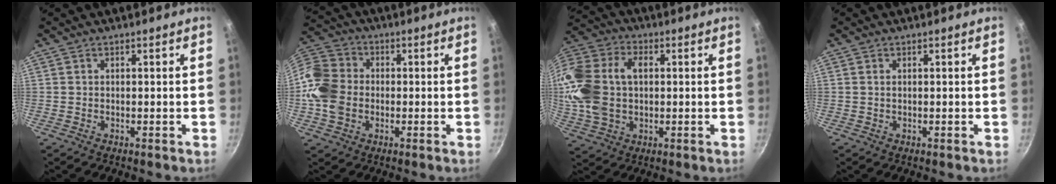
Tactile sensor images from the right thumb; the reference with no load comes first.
{"total": 12.6, "force": [-1.3, 10.2, 7.2], "torque": [-0.130, 0.019, -0.044]}
{"total": 17.9, "force": [1.4, 12.5, 12.8], "torque": [-0.253, 0.028, 0.023]}
{"total": 0.5, "force": [0.2, 0.2, 0.4], "torque": [-0.008, 0.001, 0.003]}